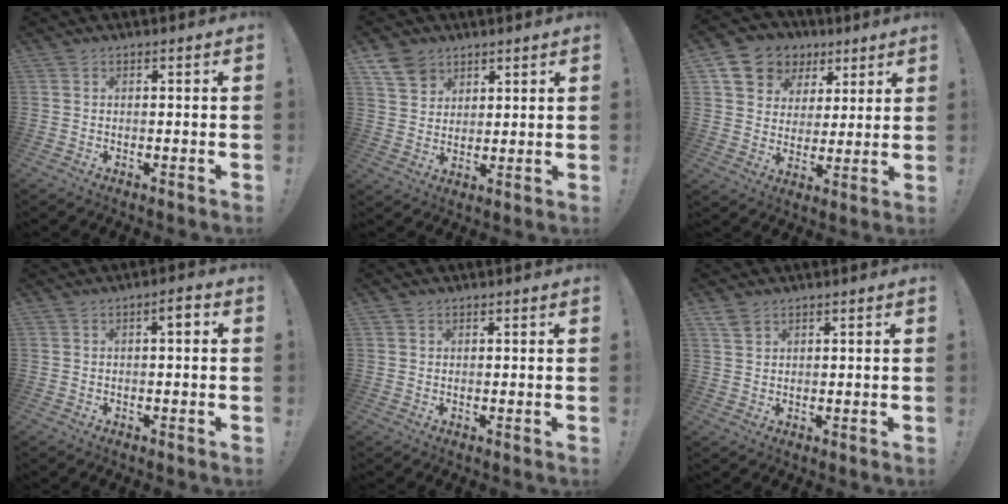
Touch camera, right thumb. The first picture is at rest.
{"total": 8.1, "force": [5.4, 5.6, 2.3], "torque": [-0.042, -0.030, 0.107]}
{"total": 11.5, "force": [6.1, 9.1, 3.5], "torque": [-0.055, -0.039, 0.125]}
{"total": 2.5, "force": [-0.1, 0.6, 2.4], "torque": [-0.034, 0.003, -0.009]}
{"total": 1.0, "force": [0.7, 0.7, 0.1], "torque": [0.005, -0.004, 0.011]}
{"total": 4.6, "force": [3.3, 2.3, 2.2], "torque": [-0.035, -0.018, 0.063]}